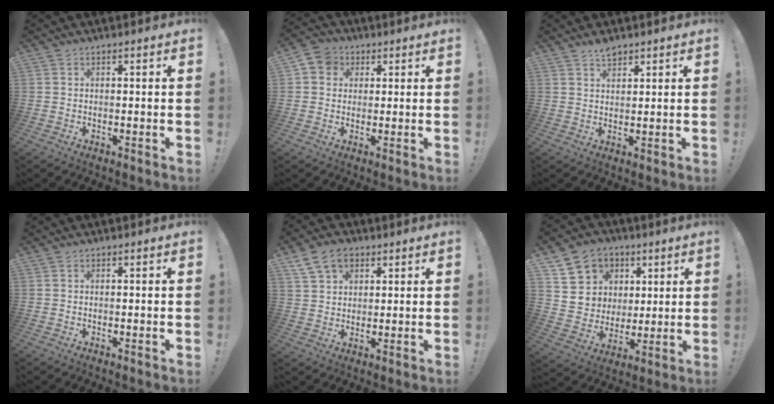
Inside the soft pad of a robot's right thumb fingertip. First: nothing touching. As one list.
[{"total": 5.9, "force": [1.7, 5.2, 2.0], "torque": [-0.027, -0.001, 0.032]}, {"total": 3.5, "force": [2.9, 1.4, 1.3], "torque": [-0.019, -0.017, 0.051]}, {"total": 0.0}, {"total": 9.5, "force": [5.2, 6.6, 4.4], "torque": [-0.069, -0.013, 0.101]}, {"total": 10.3, "force": [4.1, 9.4, 1.1], "torque": [-0.013, -0.027, 0.094]}]